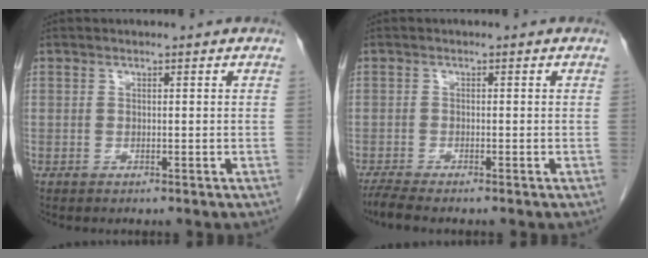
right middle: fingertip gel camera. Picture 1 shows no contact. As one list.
[{"total": 2.9, "force": [-2.5, -0.2, 1.5], "torque": [-0.033, -0.008, -0.046]}]